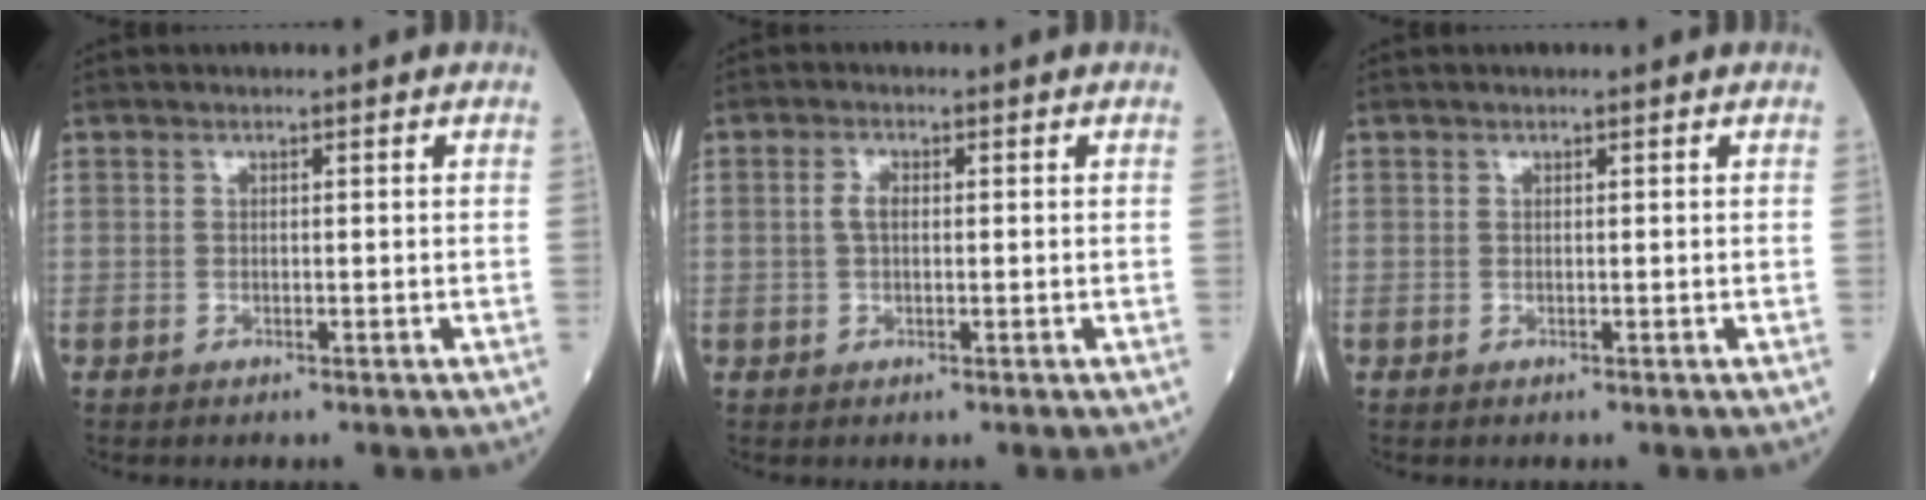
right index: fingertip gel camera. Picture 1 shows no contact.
{"total": 2.0, "force": [0.2, 1.0, 1.7], "torque": [-0.038, 0.006, 0.002]}
{"total": 0.0}